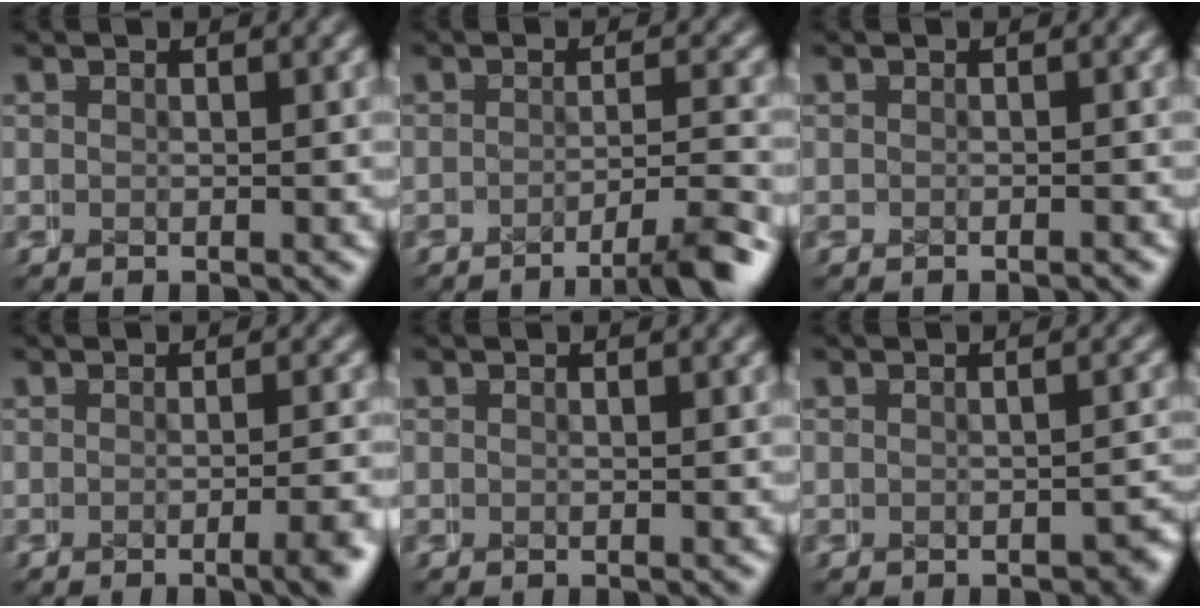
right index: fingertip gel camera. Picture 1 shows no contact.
{"total": 5.5, "force": [-4.8, 1.5, 2.1], "torque": [-0.008, 0.006, -0.084]}
{"total": 0.7, "force": [-0.7, 0.2, 0.1], "torque": [0.004, 0.003, -0.013]}
{"total": 2.2, "force": [-1.8, -0.1, 1.4], "torque": [-0.013, 0.010, -0.033]}
{"total": 0.0}
{"total": 1.5, "force": [-1.3, 0.6, 0.4], "torque": [-0.003, 0.003, -0.023]}